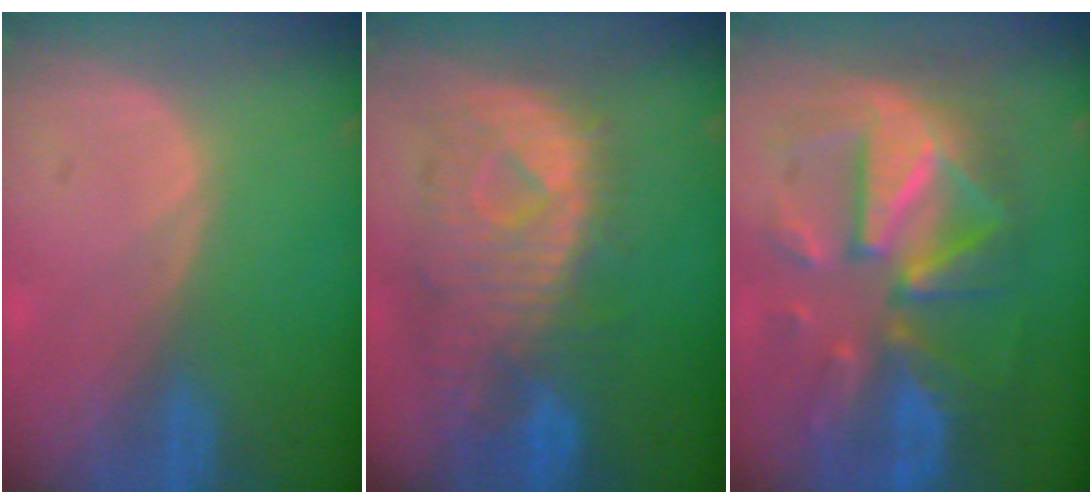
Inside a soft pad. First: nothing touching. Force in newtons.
{"total": 10.9, "press": 9.7, "slide": 5.0}
{"total": 12.4, "press": 12.3, "slide": 1.1}